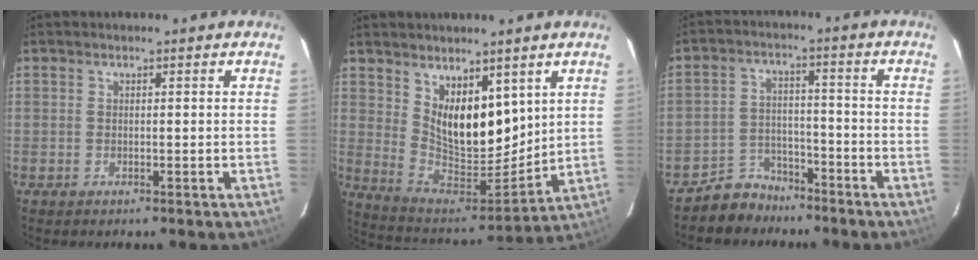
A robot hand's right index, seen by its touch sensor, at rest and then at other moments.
{"total": 13.7, "force": [6.3, 7.4, 9.7], "torque": [-0.165, -0.016, 0.131]}
{"total": 7.1, "force": [-5.7, 4.2, 0.3], "torque": [-0.024, 0.022, -0.091]}